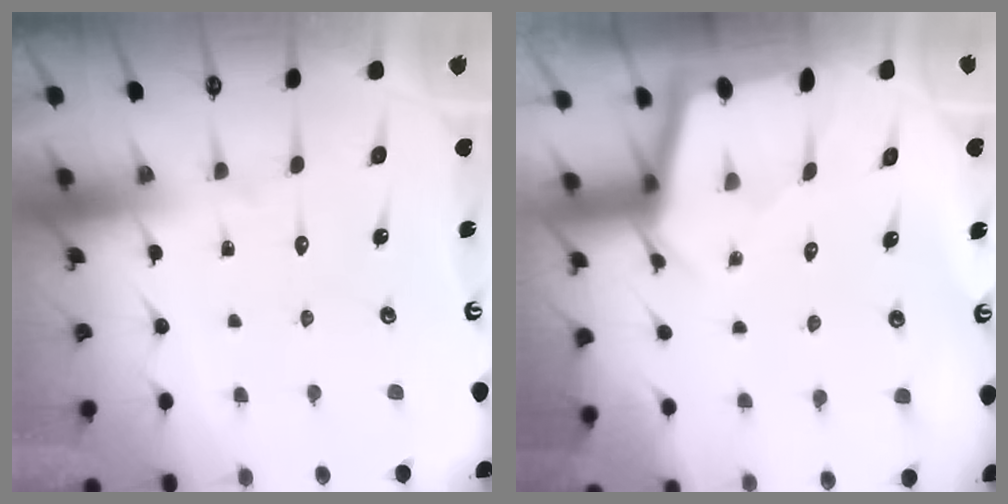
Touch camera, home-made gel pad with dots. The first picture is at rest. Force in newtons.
{"total": 2.2, "press": 2.2, "slide": 0.3}